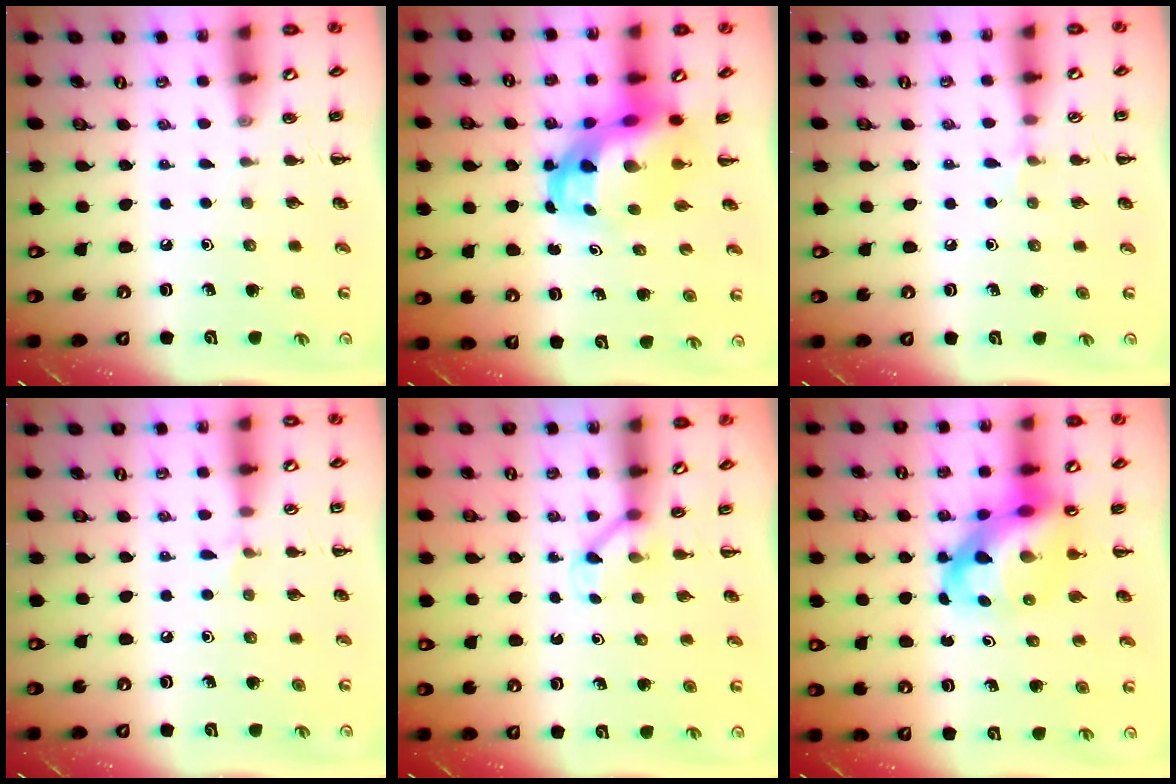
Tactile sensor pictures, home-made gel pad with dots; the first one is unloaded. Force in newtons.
{"total": 7.0, "press": 6.7, "slide": 2.0}
{"total": 4.5, "press": 4.2, "slide": 1.6}
{"total": 4.4, "press": 4.1, "slide": 1.6}
{"total": 2.8, "press": 2.7, "slide": 0.9}
{"total": 13.1, "press": 12.6, "slide": 3.5}